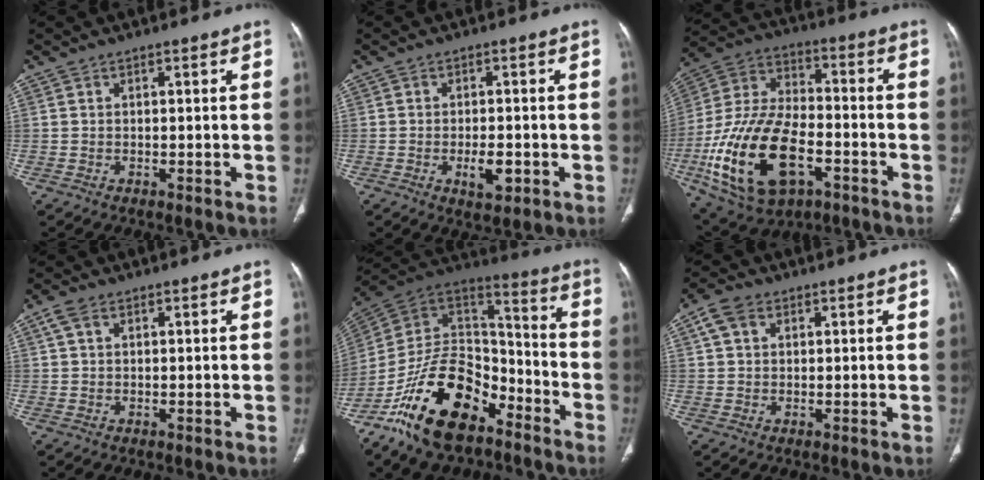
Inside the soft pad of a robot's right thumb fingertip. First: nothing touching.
{"total": 4.5, "force": [-1.4, 2.1, 3.7], "torque": [-0.051, 0.000, -0.020]}
{"total": 23.7, "force": [-8.0, 13.1, 18.1], "torque": [-0.349, 0.028, -0.129]}
{"total": 2.7, "force": [1.2, 1.6, 1.8], "torque": [-0.040, 0.013, 0.027]}
{"total": 23.1, "force": [-13.4, 12.5, 14.1], "torque": [-0.249, 0.078, -0.238]}
{"total": 4.6, "force": [1.8, 3.3, 2.6], "torque": [-0.046, 0.010, 0.036]}